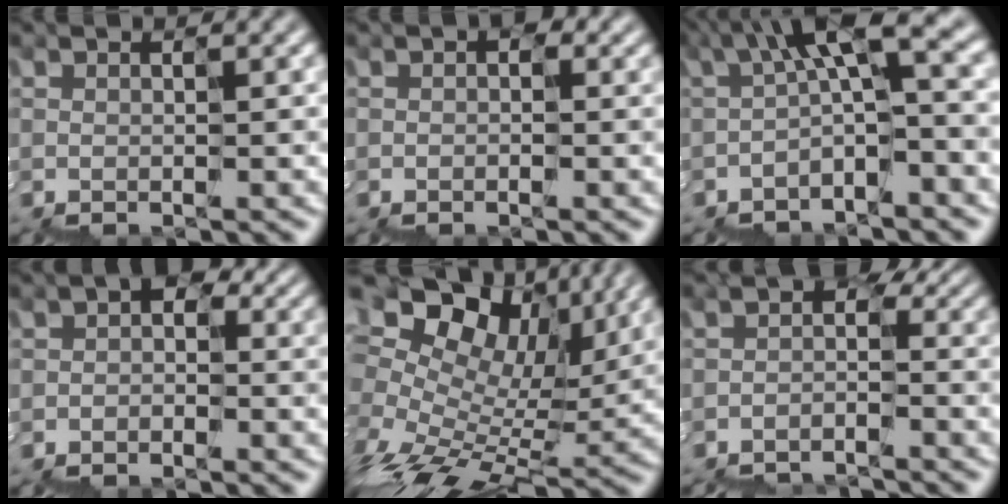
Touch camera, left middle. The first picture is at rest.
{"total": 1.3, "force": [0.3, 0.9, 1.0], "torque": [-0.018, 0.004, 0.004]}
{"total": 6.5, "force": [-0.1, 1.7, 6.3], "torque": [-0.108, 0.033, -0.012]}
{"total": 2.7, "force": [-0.3, 2.1, 1.8], "torque": [-0.026, 0.012, -0.008]}
{"total": 12.2, "force": [4.4, 7.8, 8.3], "torque": [-0.176, 0.027, 0.088]}
{"total": 4.1, "force": [-3.1, 1.9, 2.0], "torque": [-0.034, -0.006, -0.042]}